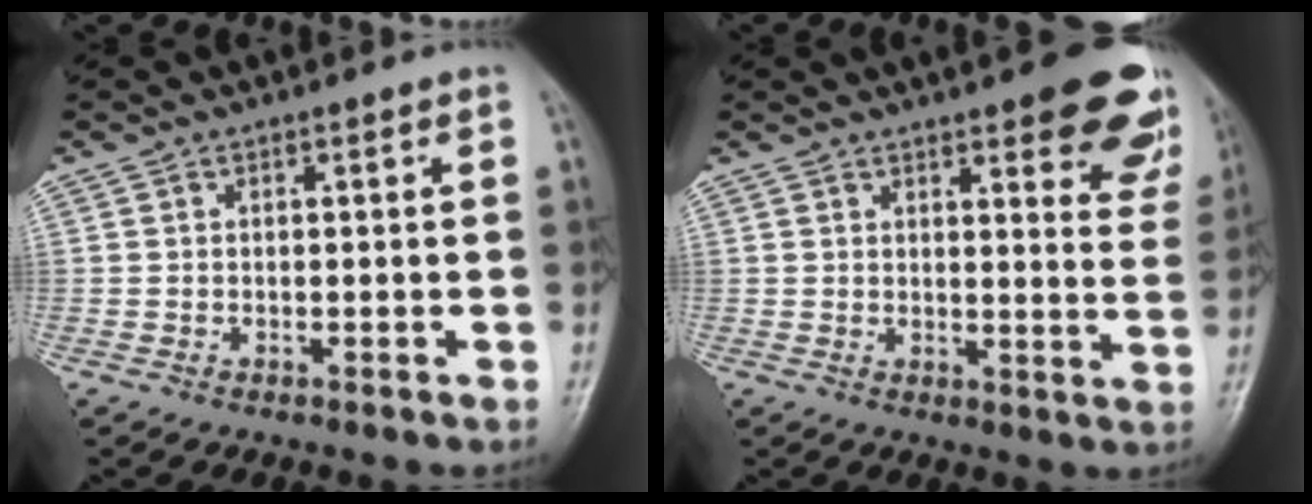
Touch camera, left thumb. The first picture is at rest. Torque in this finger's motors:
{"motor_torque": [1.94, 1.16, 1.30, -1.31, 0.02]}